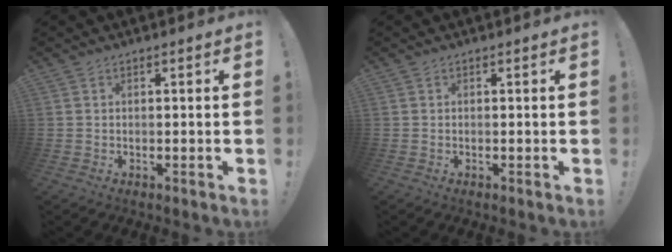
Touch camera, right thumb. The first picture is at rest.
{"total": 0.0}